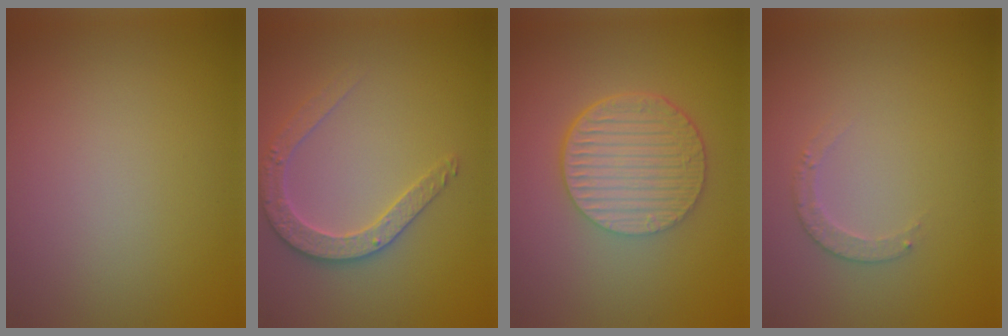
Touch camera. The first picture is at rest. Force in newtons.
{"total": 3.1, "press": 3.0, "slide": 0.7}
{"total": 6.4, "press": 4.3, "slide": 4.7}
{"total": 1.5, "press": 1.5, "slide": 0.2}